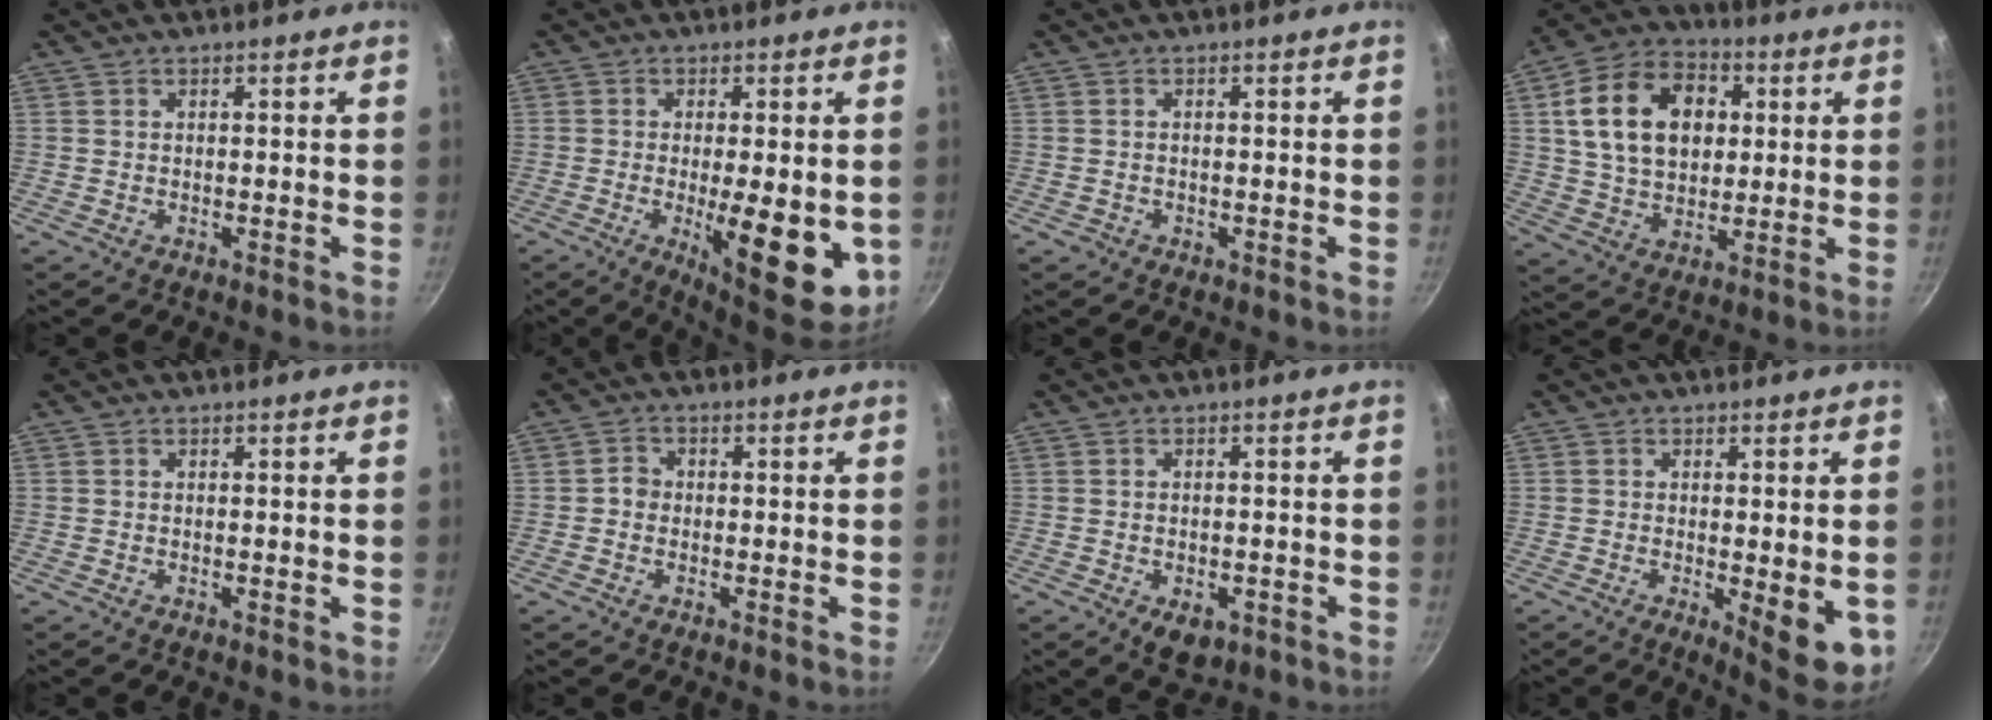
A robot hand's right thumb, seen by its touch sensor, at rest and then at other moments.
{"total": 15.7, "force": [-3.0, 5.4, 14.4], "torque": [-0.172, -0.005, -0.028]}
{"total": 1.0, "force": [-0.5, 0.9, 0.3], "torque": [-0.005, 0.003, -0.003]}
{"total": 17.4, "force": [3.7, 12.4, 11.7], "torque": [-0.177, 0.011, 0.056]}
{"total": 0.0}
{"total": 2.2, "force": [-0.5, 1.9, 0.9], "torque": [-0.005, 0.010, -0.013]}
{"total": 5.5, "force": [-2.1, 3.5, 3.6], "torque": [-0.036, 0.006, -0.018]}
{"total": 8.8, "force": [-1.4, 3.0, 8.2], "torque": [-0.093, -0.011, -0.009]}